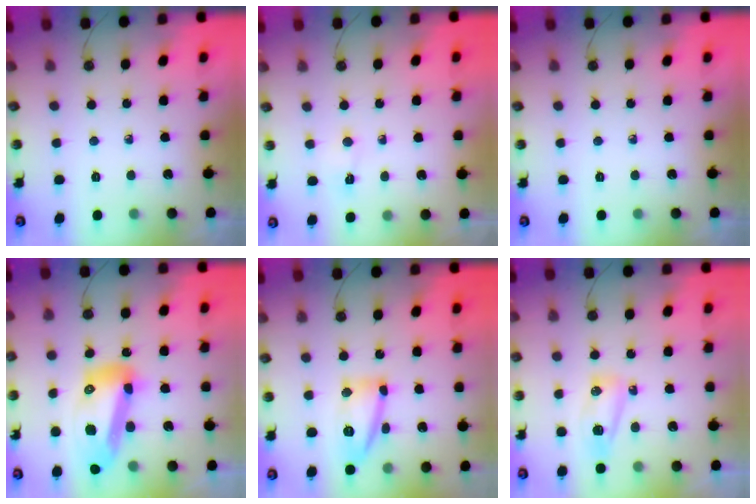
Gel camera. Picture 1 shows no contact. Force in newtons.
{"total": 2.5, "press": 2.5, "slide": 0.5}
{"total": 0.0}
{"total": 17.9, "press": 17.8, "slide": 2.1}
{"total": 13.8, "press": 13.8, "slide": 1.2}
{"total": 9.4, "press": 7.9, "slide": 5.0}